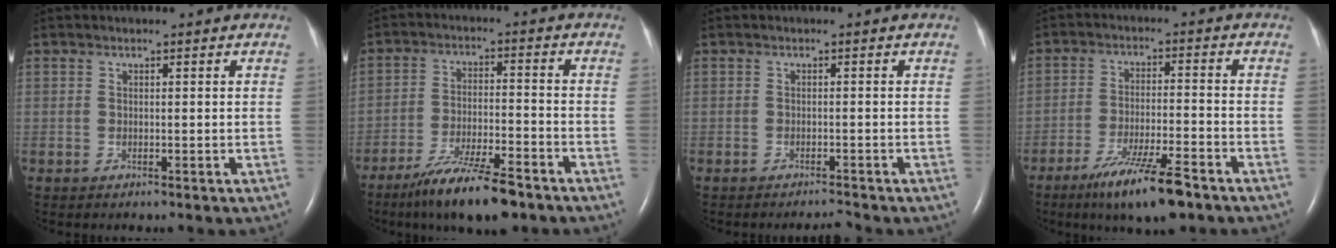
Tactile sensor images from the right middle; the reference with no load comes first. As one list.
[{"total": 11.6, "force": [-8.6, 1.7, 7.5], "torque": [-0.134, -0.027, -0.148]}, {"total": 1.3, "force": [-1.3, -0.3, 0.1], "torque": [-0.004, -0.007, -0.017]}, {"total": 10.4, "force": [-7.2, 1.0, 7.5], "torque": [-0.137, -0.024, -0.121]}]